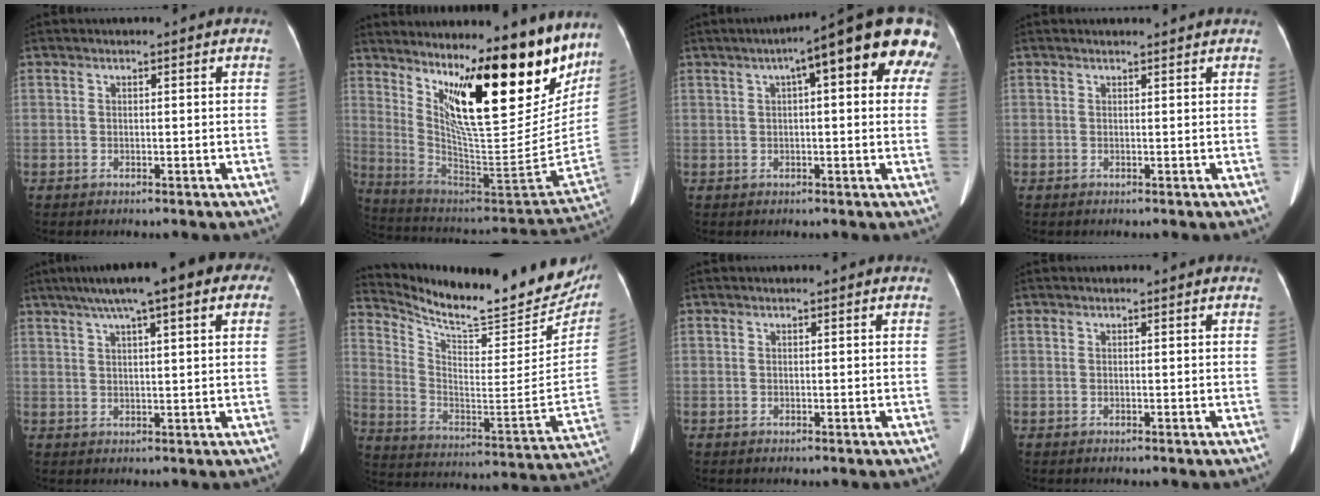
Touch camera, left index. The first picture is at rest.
{"total": 23.1, "force": [15.8, 5.0, 16.1], "torque": [-0.244, -0.040, 0.253]}
{"total": 15.8, "force": [7.3, 3.0, 13.7], "torque": [-0.183, 0.045, 0.088]}
{"total": 1.9, "force": [1.9, 0.3, 0.3], "torque": [-0.008, 0.014, 0.021]}
{"total": 14.4, "force": [8.4, 2.7, 11.4], "torque": [-0.173, 0.047, 0.110]}
{"total": 25.2, "force": [22.3, 5.1, 10.5], "torque": [-0.178, -0.074, 0.314]}
{"total": 0.0}
{"total": 0.0}